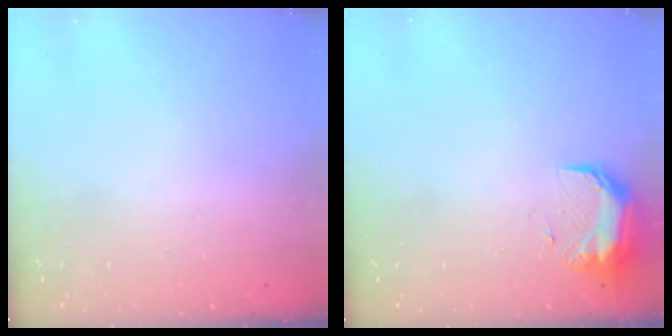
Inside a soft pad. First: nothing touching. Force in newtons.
{"total": 11.2, "press": 9.8, "slide": 5.5}